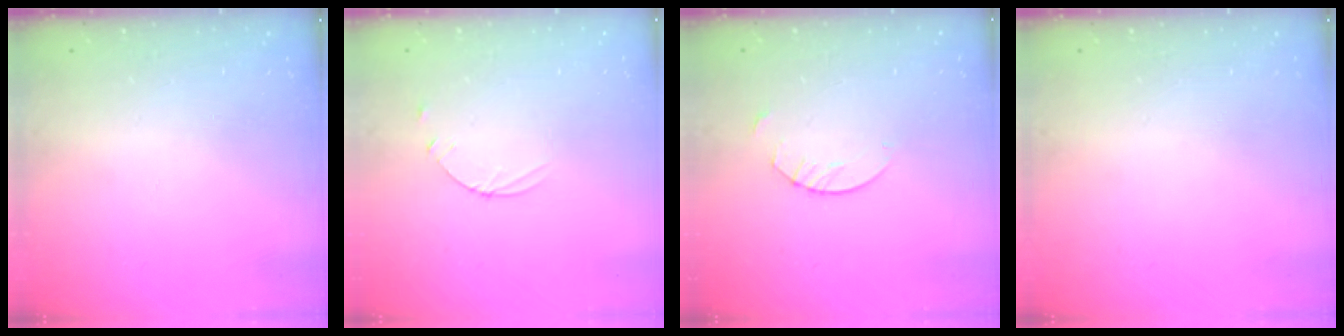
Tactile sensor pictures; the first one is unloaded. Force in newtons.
{"total": 4.5, "press": 4.4, "slide": 0.4}
{"total": 2.7, "press": 2.7, "slide": 0.2}
{"total": 0.0}